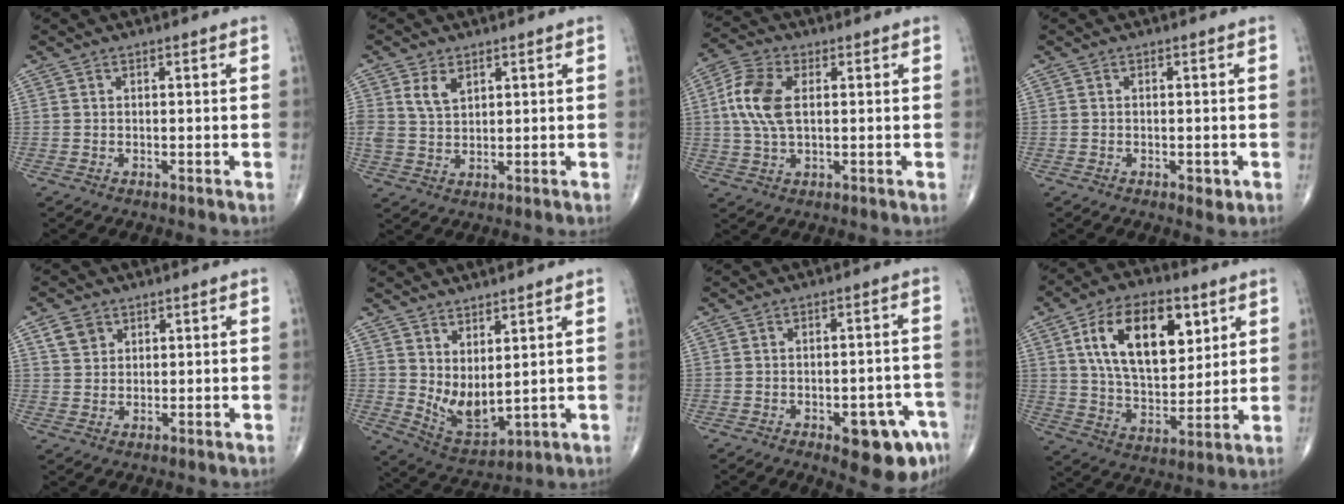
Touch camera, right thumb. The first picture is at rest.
{"total": 4.8, "force": [2.3, 3.0, 3.0], "torque": [-0.049, -0.011, 0.050]}
{"total": 9.5, "force": [1.5, 5.2, 7.8], "torque": [-0.175, 0.010, 0.027]}
{"total": 1.9, "force": [-0.7, 1.0, 1.5], "torque": [-0.016, -0.001, -0.008]}
{"total": 3.8, "force": [2.0, 3.0, 1.4], "torque": [-0.015, -0.006, 0.039]}
{"total": 8.2, "force": [2.5, 3.7, 6.9], "torque": [-0.114, -0.035, 0.065]}
{"total": 11.1, "force": [-5.5, 4.4, 8.6], "torque": [-0.084, 0.030, -0.061]}
{"total": 19.3, "force": [7.1, 10.5, 14.5], "torque": [-0.202, -0.026, 0.125]}